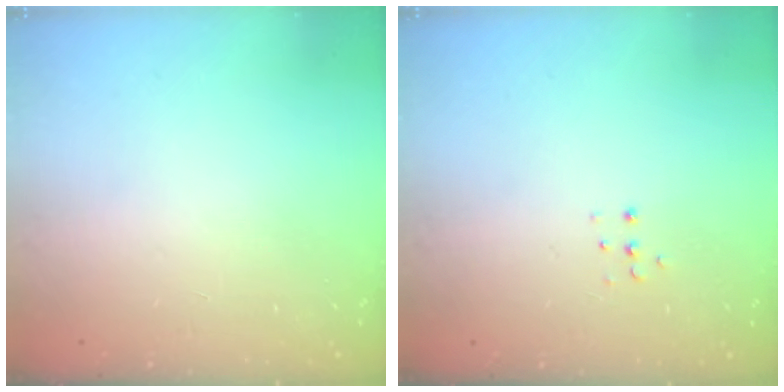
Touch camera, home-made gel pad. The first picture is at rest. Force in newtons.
{"total": 3.8, "press": 3.7, "slide": 0.7}